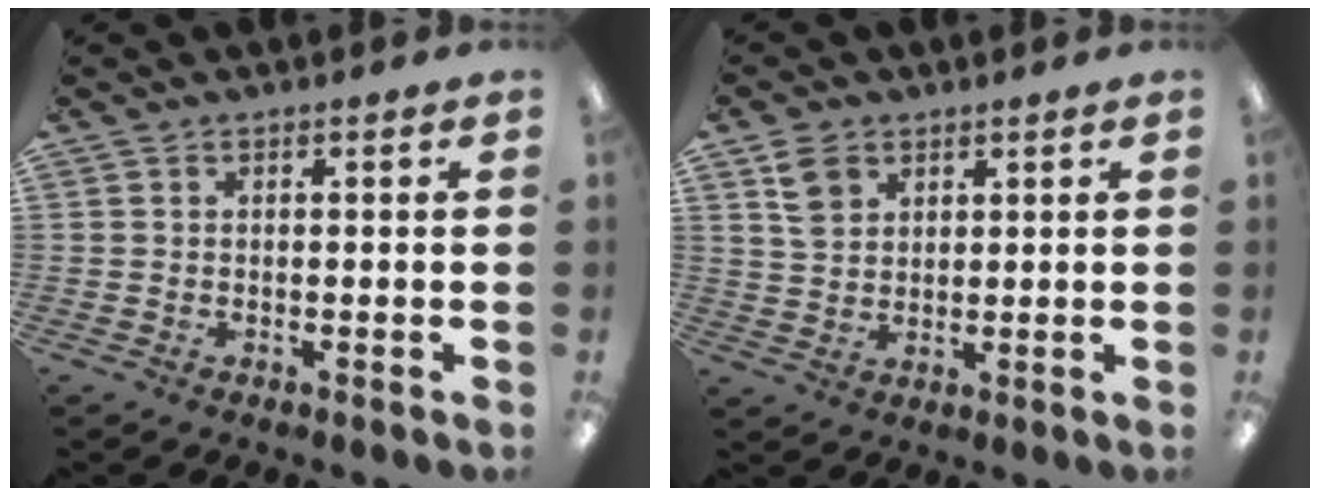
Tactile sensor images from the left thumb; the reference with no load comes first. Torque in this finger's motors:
{"motor_torque": [-0.04, 0.13, -0.17, 0.07, 0.00]}